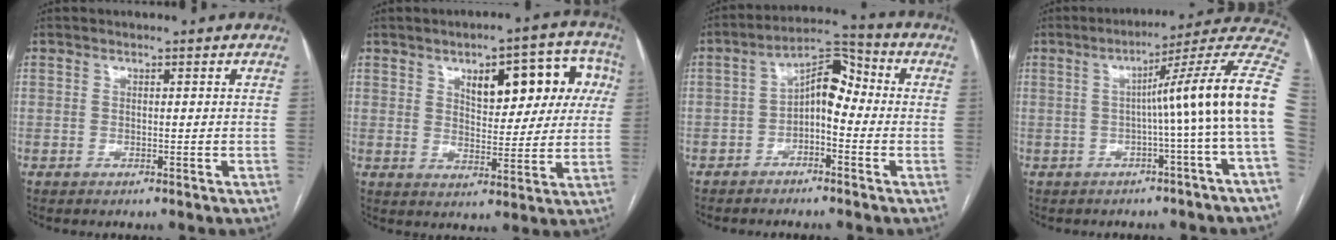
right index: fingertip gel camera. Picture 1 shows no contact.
{"total": 12.7, "force": [4.4, 5.5, 10.6], "torque": [-0.124, 0.034, 0.061]}
{"total": 7.3, "force": [-0.9, 3.5, 6.3], "torque": [-0.105, 0.040, -0.022]}
{"total": 15.3, "force": [-0.4, -2.1, 15.2], "torque": [-0.184, 0.031, -0.017]}